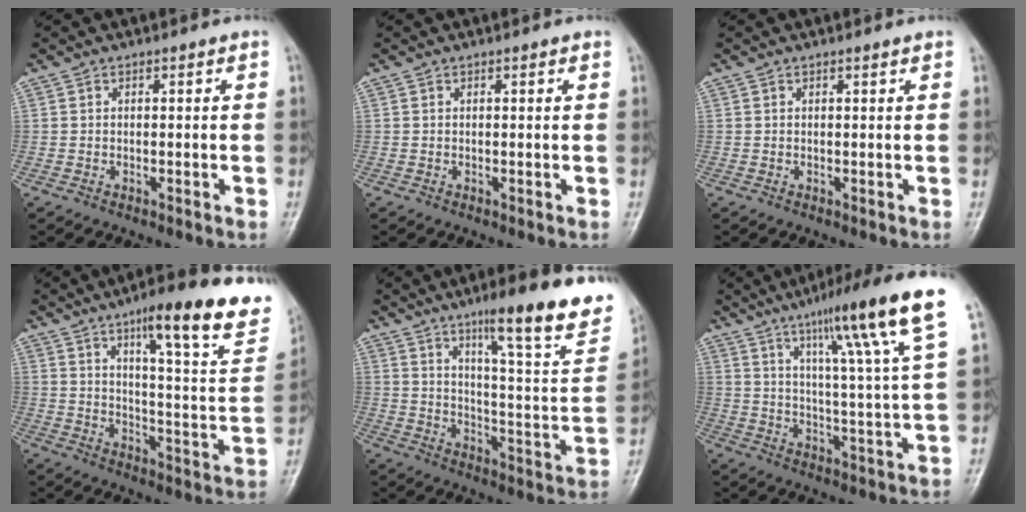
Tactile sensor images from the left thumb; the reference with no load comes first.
{"total": 0.7, "force": [0.4, 0.1, 0.5], "torque": [-0.007, 0.000, 0.003]}
{"total": 0.9, "force": [0.6, 0.1, 0.6], "torque": [-0.006, 0.000, 0.008]}
{"total": 23.0, "force": [14.7, 4.3, 17.1], "torque": [-0.211, -0.062, 0.207]}
{"total": 22.3, "force": [14.2, 3.6, 16.8], "torque": [-0.210, -0.063, 0.211]}
{"total": 17.9, "force": [10.5, 0.7, 14.5], "torque": [-0.209, -0.040, 0.153]}